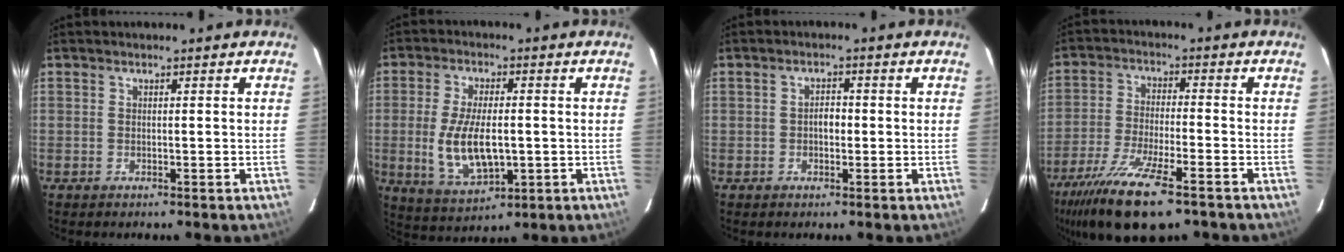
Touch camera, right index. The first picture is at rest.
{"total": 11.9, "force": [-1.4, 5.5, 10.5], "torque": [-0.210, -0.014, -0.015]}
{"total": 2.1, "force": [-0.3, 1.4, 1.5], "torque": [-0.025, 0.008, -0.006]}
{"total": 16.2, "force": [-11.2, 3.7, 11.2], "torque": [-0.234, -0.052, -0.204]}